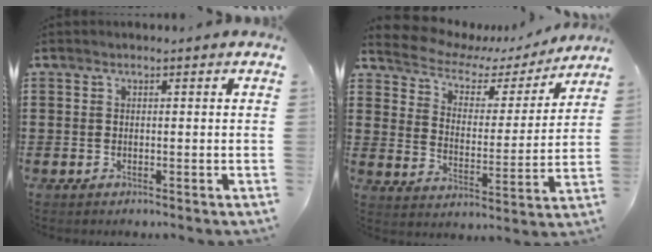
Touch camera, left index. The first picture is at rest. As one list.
[{"total": 5.0, "force": [4.2, 2.5, 1.2], "torque": [-0.055, -0.026, 0.066]}]